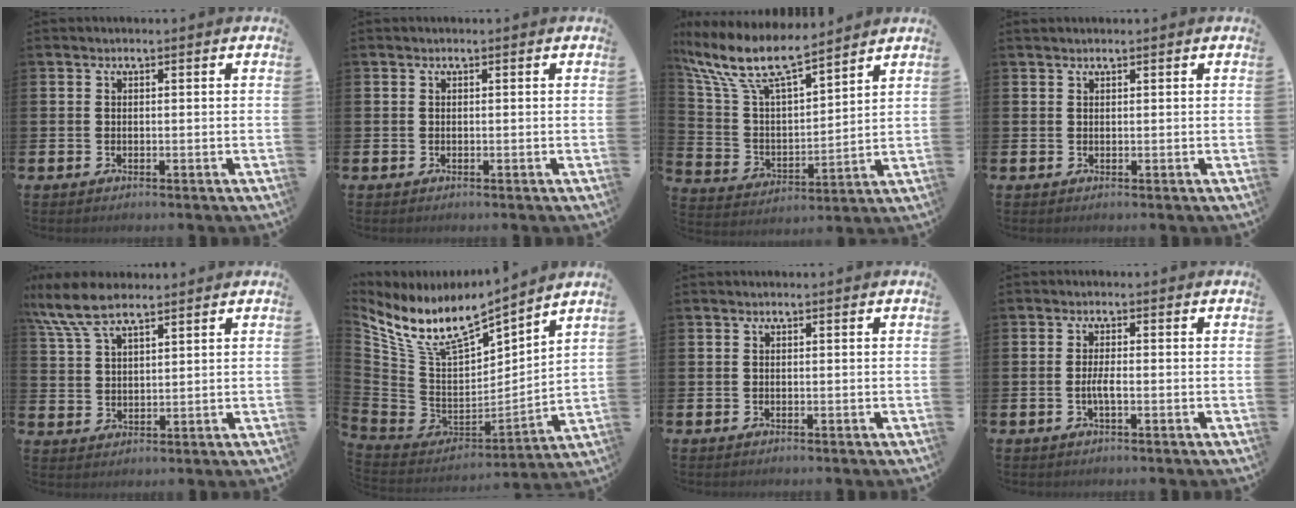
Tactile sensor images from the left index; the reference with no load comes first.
{"total": 0.0}
{"total": 10.9, "force": [9.3, 2.3, 5.2], "torque": [-0.145, -0.050, 0.163]}
{"total": 0.7, "force": [0.7, 0.1, 0.1], "torque": [-0.001, 0.001, 0.012]}
{"total": 8.1, "force": [6.8, 2.3, 3.9], "torque": [-0.094, -0.015, 0.125]}
{"total": 10.4, "force": [9.1, 2.5, 4.4], "torque": [-0.134, -0.056, 0.161]}
{"total": 0.0}
{"total": 2.0, "force": [-0.5, 0.5, 1.9], "torque": [-0.041, 0.003, -0.009]}